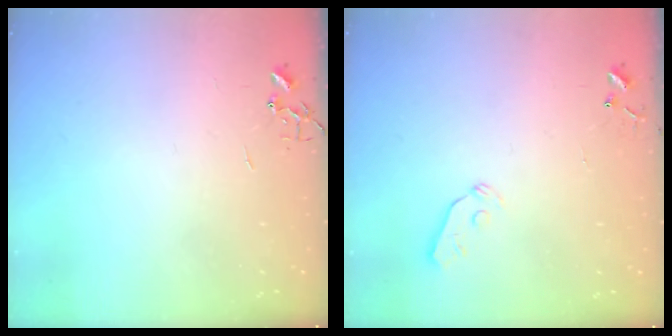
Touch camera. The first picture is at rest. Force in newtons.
{"total": 3.8, "press": 3.7, "slide": 0.7}